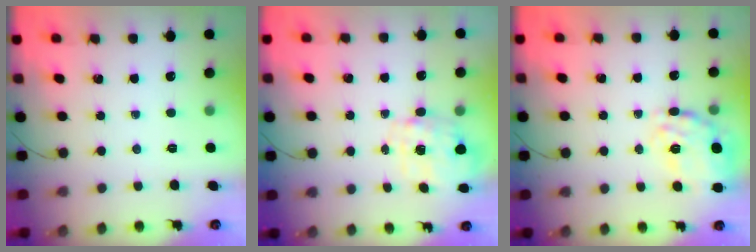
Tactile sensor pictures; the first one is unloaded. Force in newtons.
{"total": 2.9, "press": 2.7, "slide": 0.9}
{"total": 22.5, "press": 22.3, "slide": 2.8}